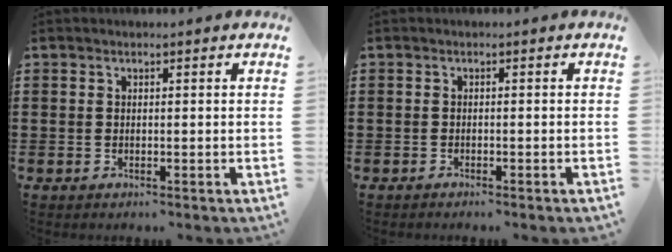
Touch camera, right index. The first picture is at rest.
{"total": 0.7, "force": [-0.7, 0.0, 0.2], "torque": [-0.005, -0.002, -0.014]}